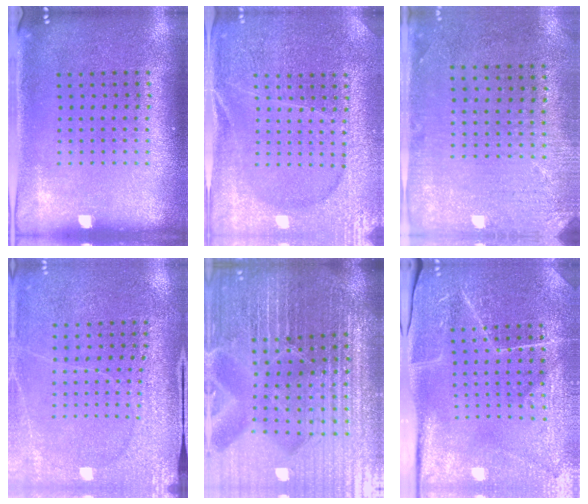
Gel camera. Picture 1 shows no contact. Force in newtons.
{"total": 3.7, "press": 3.6, "slide": 0.8}
{"total": 2.9, "press": 2.4, "slide": 1.7}
{"total": 3.0, "press": 3.0, "slide": 0.1}
{"total": 7.2, "press": 6.3, "slide": 3.4}
{"total": 3.8, "press": 3.8, "slide": 0.2}